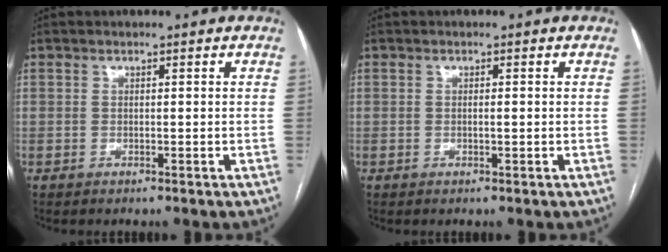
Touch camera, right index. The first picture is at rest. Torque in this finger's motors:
{"motor_torque": [-0.13, -0.06, -0.05, 0.00]}